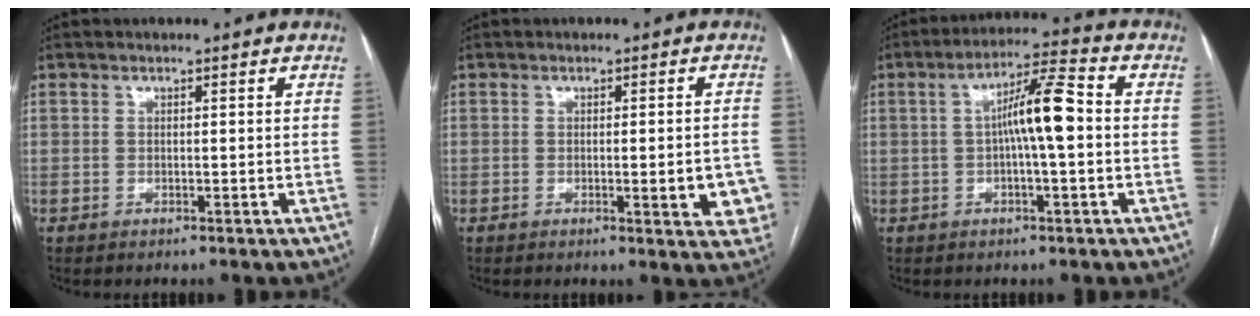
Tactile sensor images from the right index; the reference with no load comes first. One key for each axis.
{"total": 5.9, "fx": -1.6, "fy": 1.5, "fz": 5.5, "tx": -0.054, "ty": -0.001, "tz": -0.015}
{"total": 8.5, "fx": 0.1, "fy": 0.8, "fz": 8.4, "tx": -0.150, "ty": 0.022, "tz": -0.004}